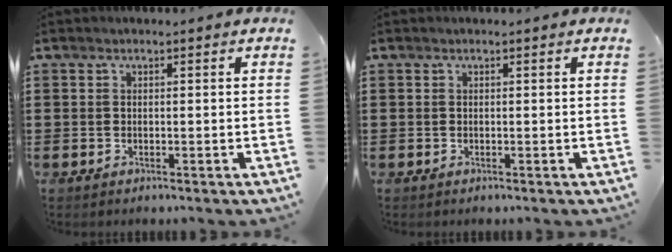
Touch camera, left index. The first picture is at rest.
{"total": 0.0}